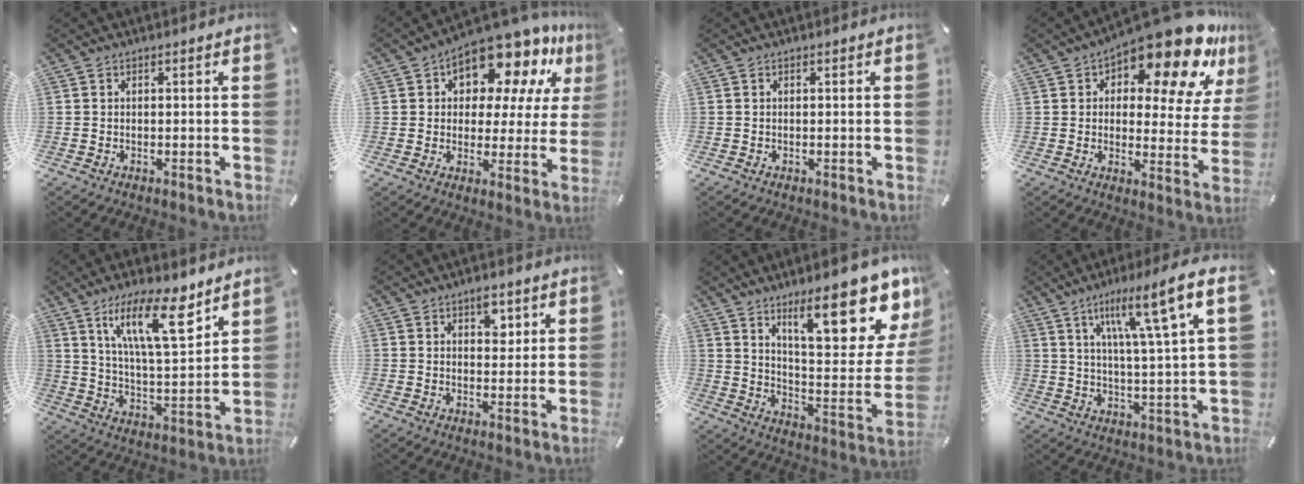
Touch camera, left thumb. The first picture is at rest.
{"total": 14.6, "force": [10.3, 7.3, 7.4], "torque": [-0.117, -0.081, 0.177]}
{"total": 0.0}
{"total": 19.8, "force": [13.8, 7.0, 12.4], "torque": [-0.176, -0.105, 0.228]}
{"total": 17.1, "force": [10.2, 5.4, 12.7], "torque": [-0.224, -0.043, 0.169]}
{"total": 4.4, "force": [2.6, 2.6, 2.5], "torque": [-0.007, -0.019, 0.036]}
{"total": 22.8, "force": [14.2, 7.5, 16.2], "torque": [-0.224, -0.099, 0.227]}
{"total": 13.5, "force": [7.4, 1.4, 11.2], "torque": [-0.182, -0.030, 0.109]}